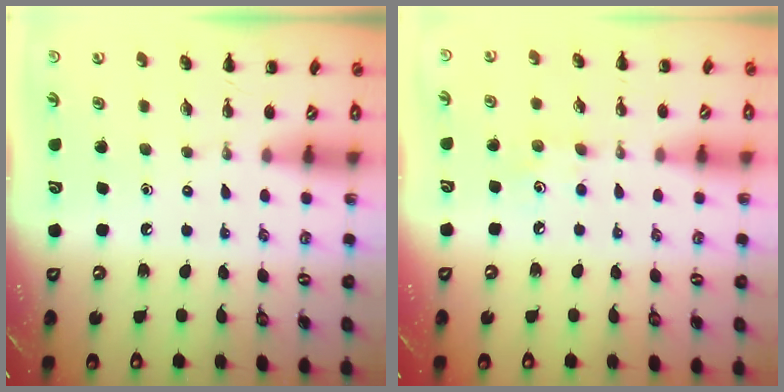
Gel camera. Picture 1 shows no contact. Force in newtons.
{"total": 4.3, "press": 4.1, "slide": 1.2}